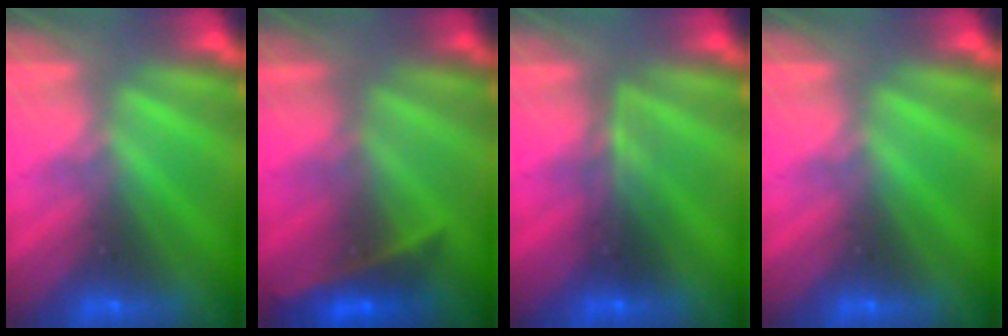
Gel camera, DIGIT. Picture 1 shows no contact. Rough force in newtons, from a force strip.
{"total": 2.4}
{"total": 2.4}
{"total": 0.0}